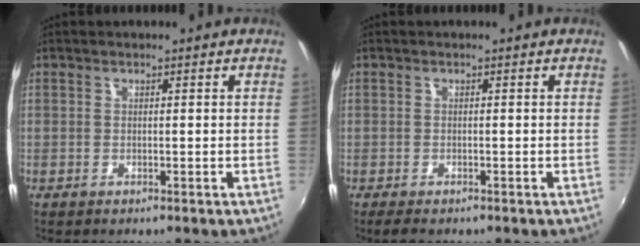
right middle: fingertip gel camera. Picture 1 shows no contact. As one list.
[{"total": 2.7, "force": [-2.0, 1.0, 1.5], "torque": [-0.028, -0.013, -0.031]}]